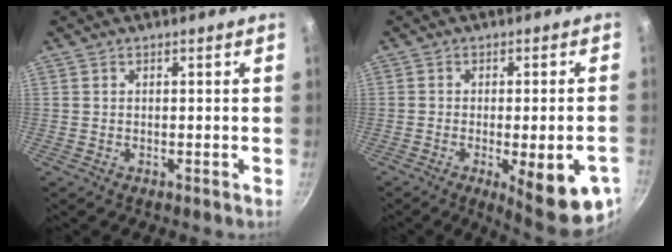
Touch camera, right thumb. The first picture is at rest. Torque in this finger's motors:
{"motor_torque": [-0.15, 0.57, 0.07, -0.01, 0.07]}